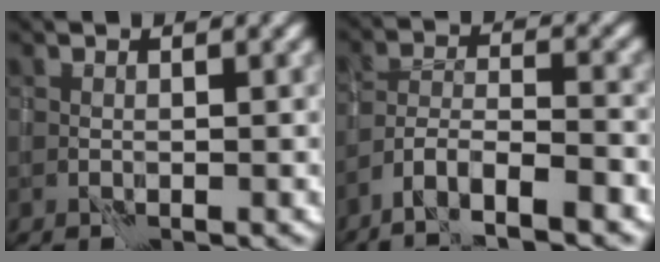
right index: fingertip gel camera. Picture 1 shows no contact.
{"total": 5.8, "force": [-4.5, 1.0, 3.6], "torque": [-0.062, 0.003, -0.082]}